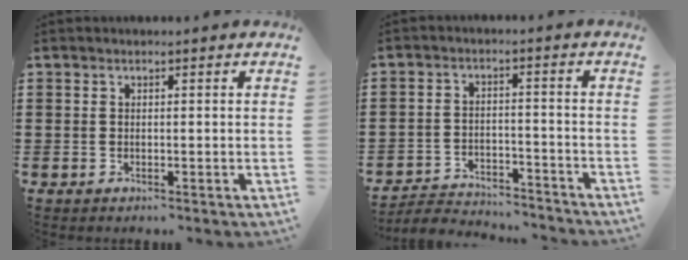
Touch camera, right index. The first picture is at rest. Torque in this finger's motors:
{"motor_torque": [-1.38, 0.75, -0.13, -0.10]}